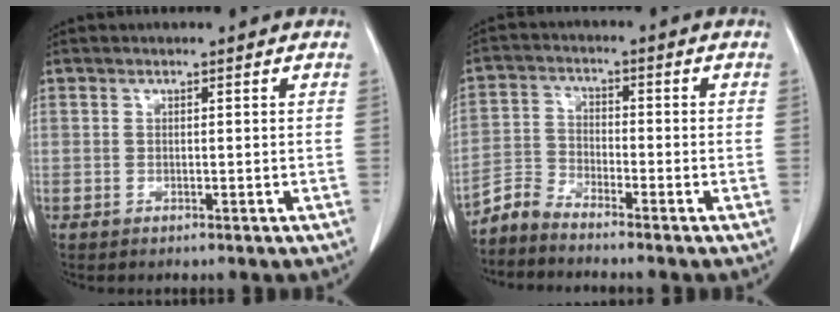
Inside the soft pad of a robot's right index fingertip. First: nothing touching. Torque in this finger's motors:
{"motor_torque": [0.01, -0.11, -0.01, -0.01]}